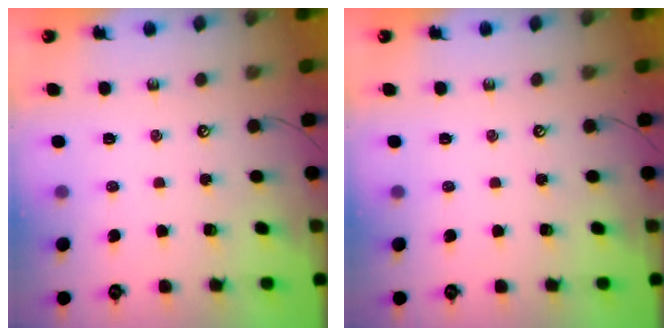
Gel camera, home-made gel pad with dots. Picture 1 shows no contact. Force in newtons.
{"total": 0.0}